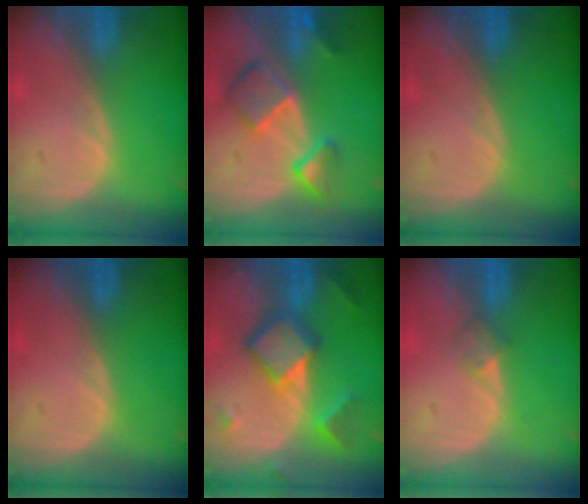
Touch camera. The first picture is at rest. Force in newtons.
{"total": 7.9, "press": 6.9, "slide": 4.0}
{"total": 0.0}
{"total": 0.0}
{"total": 7.7, "press": 7.7, "slide": 0.7}
{"total": 2.0, "press": 1.6, "slide": 1.1}